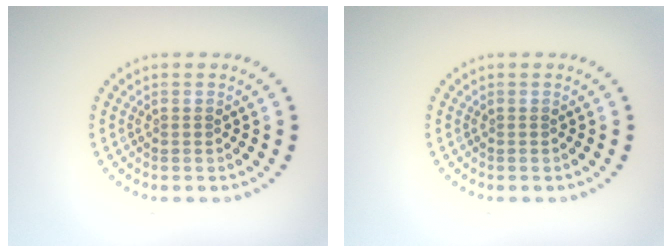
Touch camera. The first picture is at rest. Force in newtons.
{"total": 0.0}